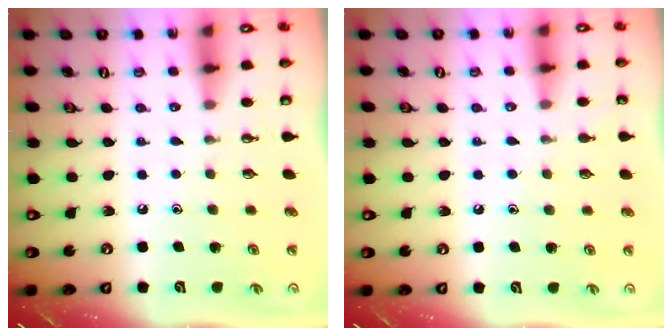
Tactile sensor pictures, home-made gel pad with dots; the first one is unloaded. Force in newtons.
{"total": 2.9, "press": 2.9, "slide": 0.4}